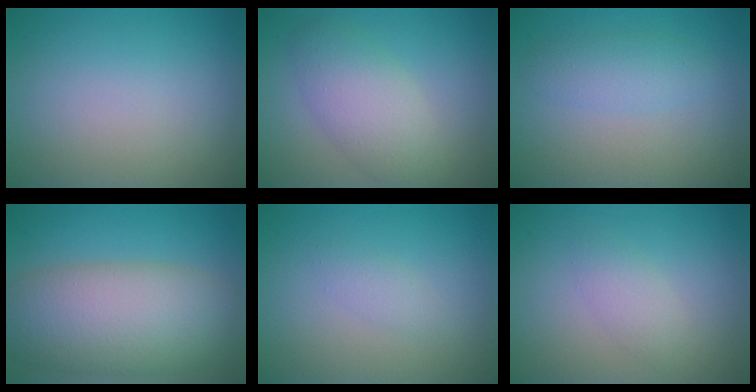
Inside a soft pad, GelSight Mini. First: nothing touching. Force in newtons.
{"total": 4.6, "press": 4.6, "slide": 0.3}
{"total": 2.2, "press": 2.2, "slide": 0.1}
{"total": 9.6, "press": 9.6, "slide": 0.6}
{"total": 1.1, "press": 1.1, "slide": 0.1}
{"total": 1.8, "press": 1.8, "slide": 0.0}